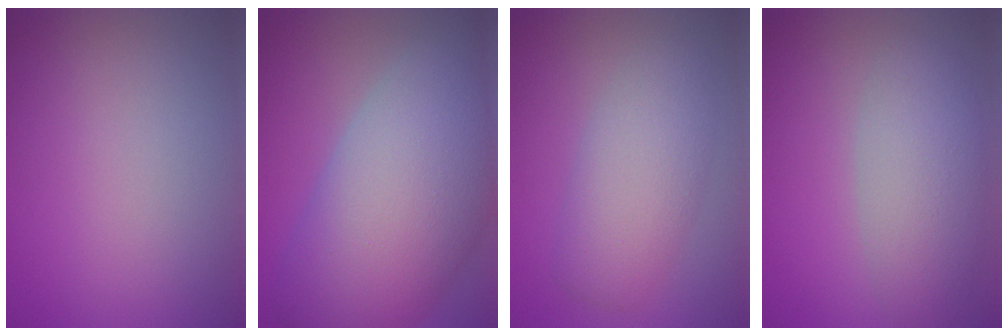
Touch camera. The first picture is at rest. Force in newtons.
{"total": 14.4, "press": 14.4, "slide": 0.8}
{"total": 4.8, "press": 4.8, "slide": 0.1}
{"total": 5.0, "press": 5.0, "slide": 0.3}